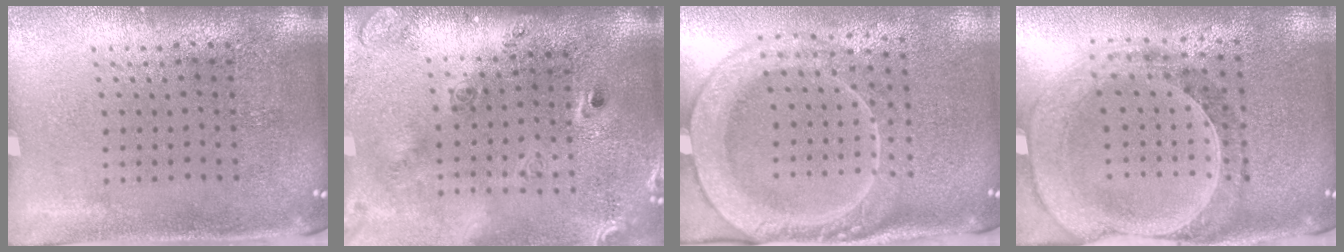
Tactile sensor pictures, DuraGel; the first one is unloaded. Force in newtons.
{"total": 2.8, "press": 1.9, "slide": 2.0}
{"total": 2.4, "press": 2.2, "slide": 1.1}
{"total": 1.5, "press": 1.5, "slide": 0.3}